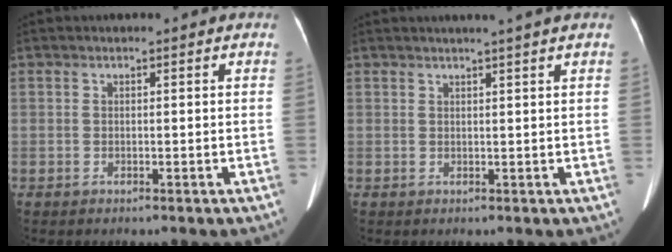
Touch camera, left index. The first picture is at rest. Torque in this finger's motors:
{"motor_torque": [-0.15, -0.30, 0.13, 0.04]}